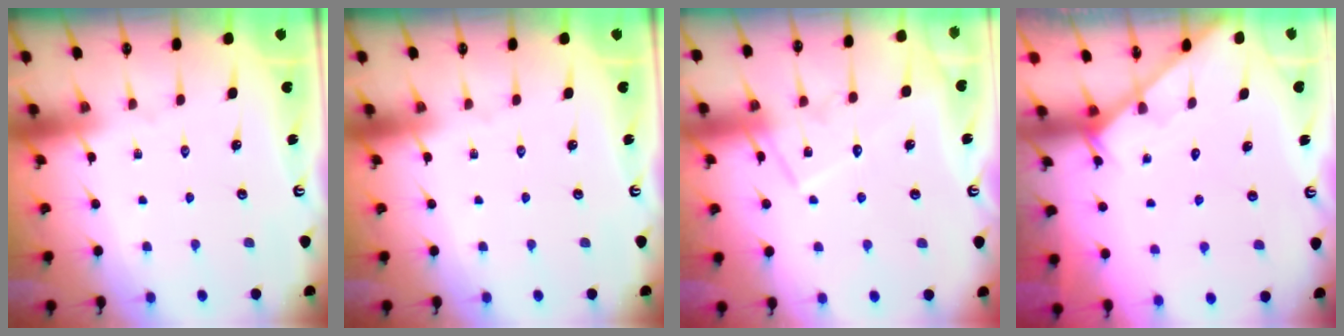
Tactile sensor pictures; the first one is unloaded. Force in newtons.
{"total": 0.0}
{"total": 11.5, "press": 11.4, "slide": 1.0}
{"total": 2.1, "press": 2.1, "slide": 0.1}